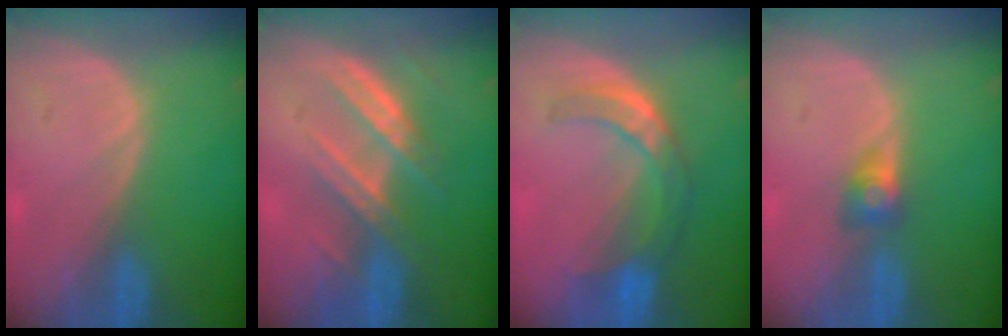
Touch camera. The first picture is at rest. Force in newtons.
{"total": 7.1, "press": 6.6, "slide": 2.6}
{"total": 7.6, "press": 6.4, "slide": 4.0}
{"total": 2.9, "press": 2.4, "slide": 1.5}